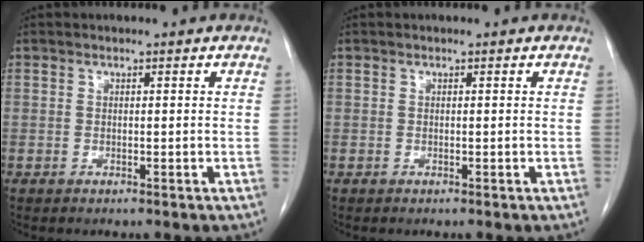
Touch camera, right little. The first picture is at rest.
{"total": 0.0}